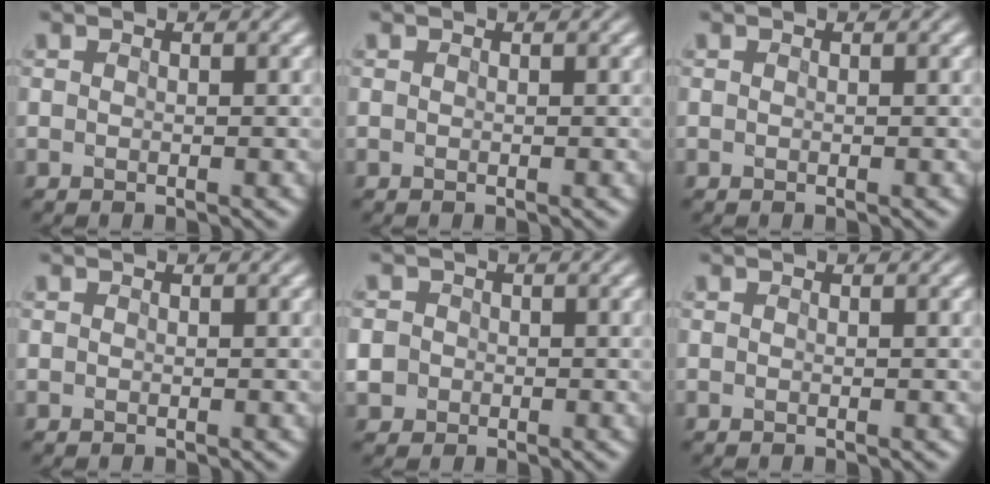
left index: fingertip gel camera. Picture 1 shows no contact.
{"total": 0.0}
{"total": 0.0}
{"total": 0.0}
{"total": 6.5, "force": [-2.5, 5.8, 1.7], "torque": [-0.046, -0.014, -0.074]}
{"total": 0.0}